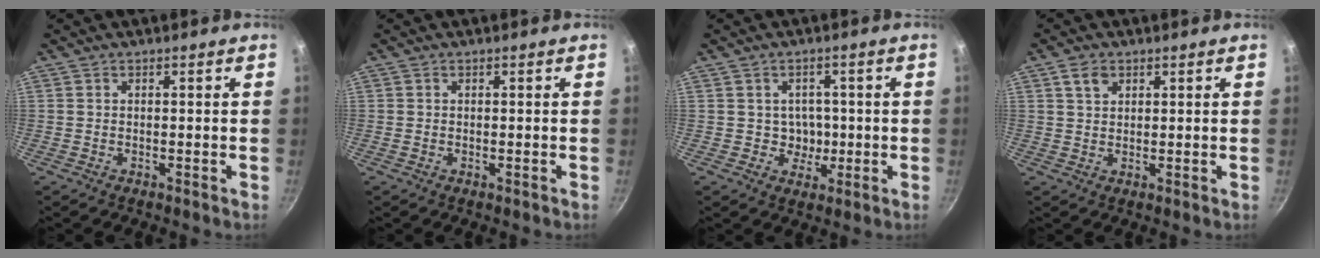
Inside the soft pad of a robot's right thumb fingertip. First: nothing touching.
{"total": 0.0}
{"total": 3.9, "force": [-0.1, 3.6, 1.3], "torque": [0.008, 0.001, -0.002]}
{"total": 3.2, "force": [1.7, 2.1, 1.7], "torque": [-0.023, -0.002, 0.031]}